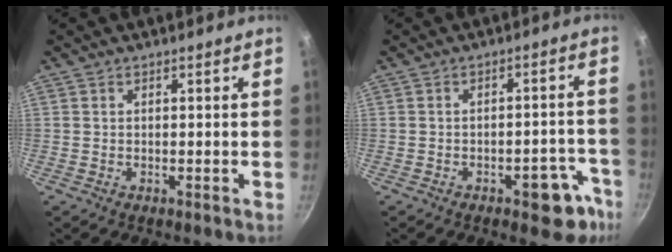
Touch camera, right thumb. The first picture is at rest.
{"total": 8.3, "force": [-4.7, 4.1, 5.4], "torque": [-0.021, 0.045, -0.046]}